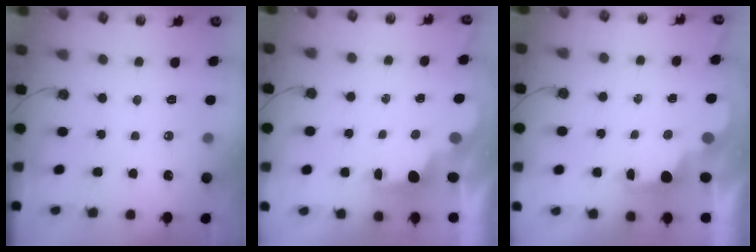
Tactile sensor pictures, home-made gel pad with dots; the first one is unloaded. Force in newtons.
{"total": 2.2, "press": 2.0, "slide": 0.8}
{"total": 2.2, "press": 2.1, "slide": 0.8}